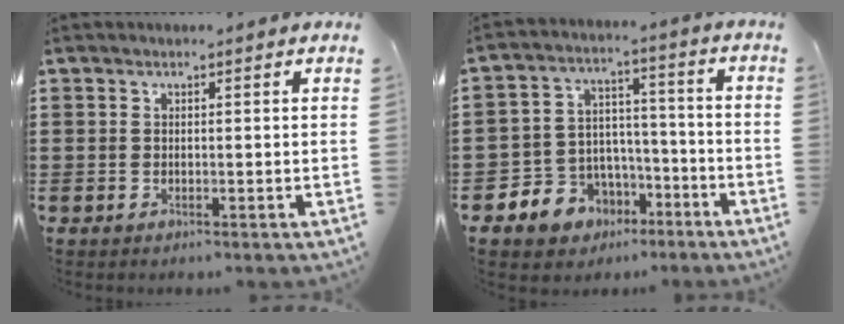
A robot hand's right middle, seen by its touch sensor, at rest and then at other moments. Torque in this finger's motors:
{"motor_torque": [2.14, 0.00, 0.18, 0.03]}